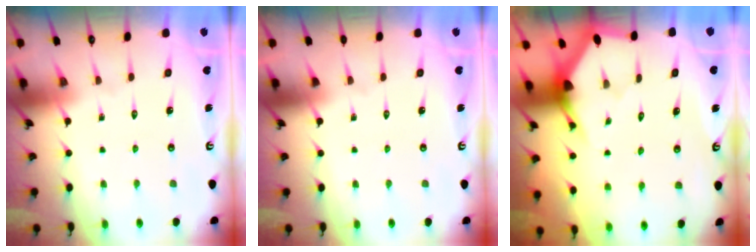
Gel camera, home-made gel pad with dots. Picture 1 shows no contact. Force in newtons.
{"total": 0.0}
{"total": 3.4, "press": 3.4, "slide": 0.1}